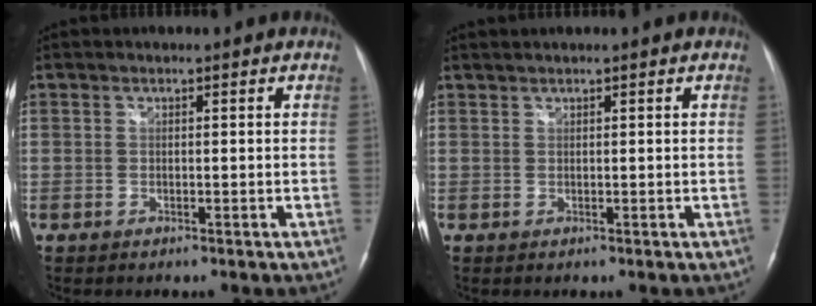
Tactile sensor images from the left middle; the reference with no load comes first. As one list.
[{"total": 0.9, "force": [0.9, -0.2, 0.2], "torque": [-0.007, 0.009, 0.022]}]